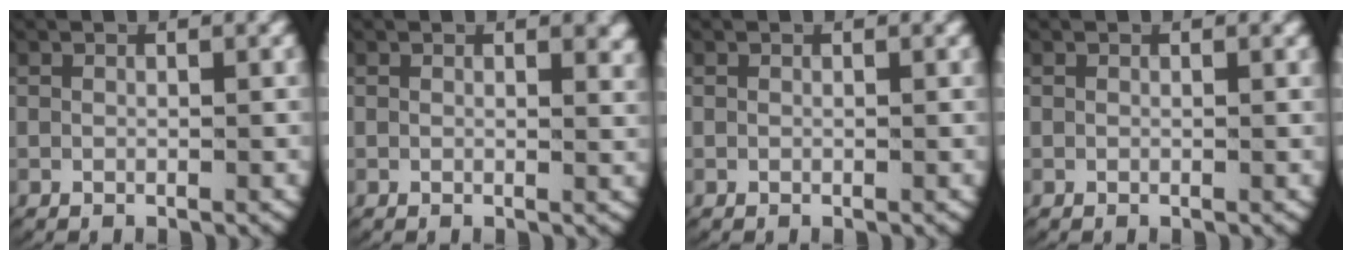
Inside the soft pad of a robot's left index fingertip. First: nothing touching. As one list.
[{"total": 1.0, "force": [0.9, 0.0, 0.5], "torque": [-0.006, -0.005, 0.013]}, {"total": 0.0}, {"total": 0.0}]